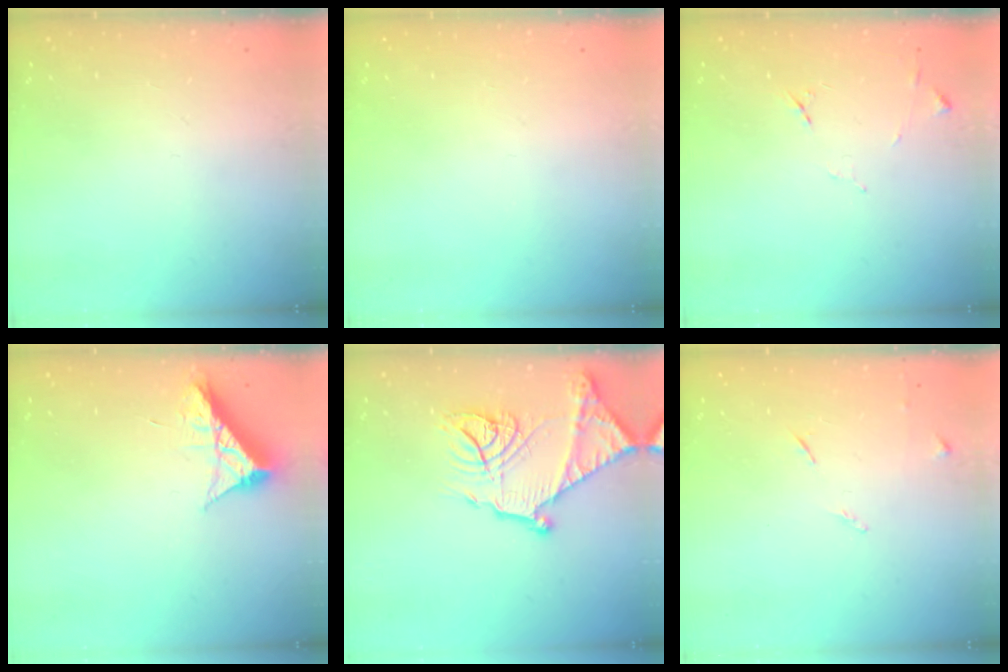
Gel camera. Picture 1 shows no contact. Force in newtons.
{"total": 0.0}
{"total": 7.1, "press": 7.1, "slide": 0.7}
{"total": 8.9, "press": 8.9, "slide": 0.3}
{"total": 20.7, "press": 20.6, "slide": 2.0}
{"total": 6.3, "press": 6.3, "slide": 0.6}